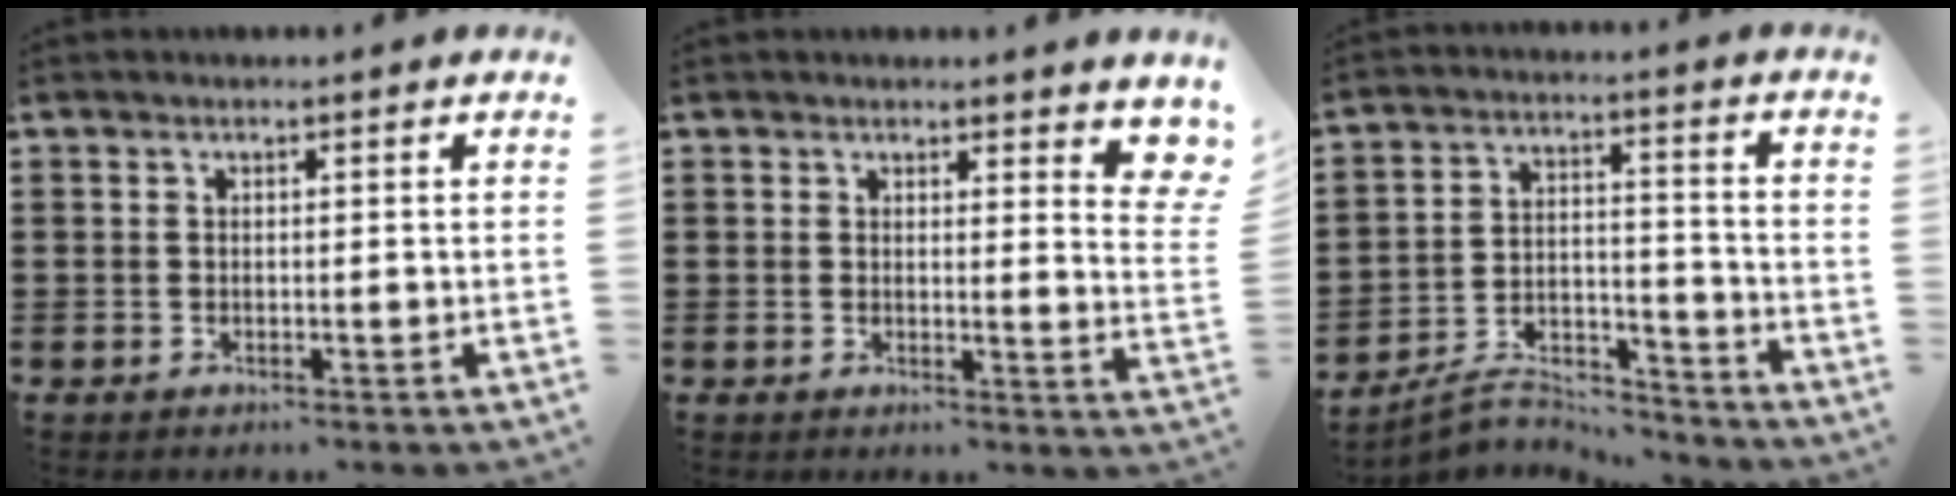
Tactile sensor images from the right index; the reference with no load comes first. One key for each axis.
{"total": 2.3, "fx": 2.1, "fy": 0.7, "fz": 0.7, "tx": 0.003, "ty": -0.007, "tz": 0.036}
{"total": 7.0, "fx": -6.7, "fy": 1.5, "fz": 1.3, "tx": -0.029, "ty": 0.015, "tz": -0.130}